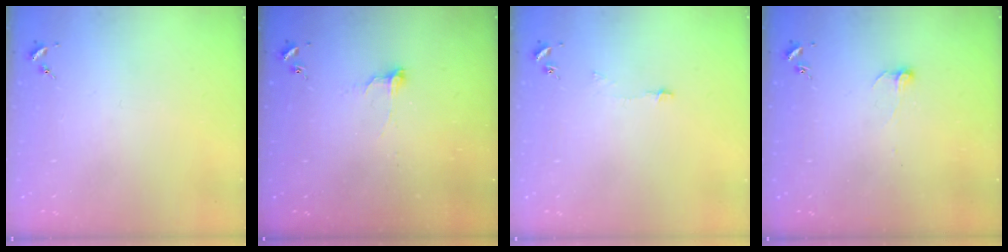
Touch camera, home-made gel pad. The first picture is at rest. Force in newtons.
{"total": 6.6, "press": 6.6, "slide": 0.5}
{"total": 3.1, "press": 3.1, "slide": 0.3}
{"total": 5.3, "press": 5.3, "slide": 0.6}